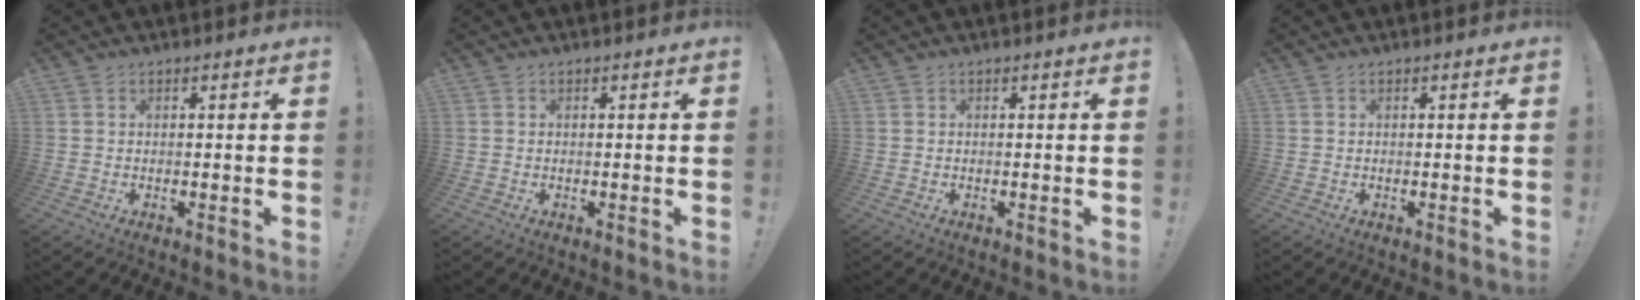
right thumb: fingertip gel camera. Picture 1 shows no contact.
{"total": 0.0}
{"total": 0.0}
{"total": 0.0}